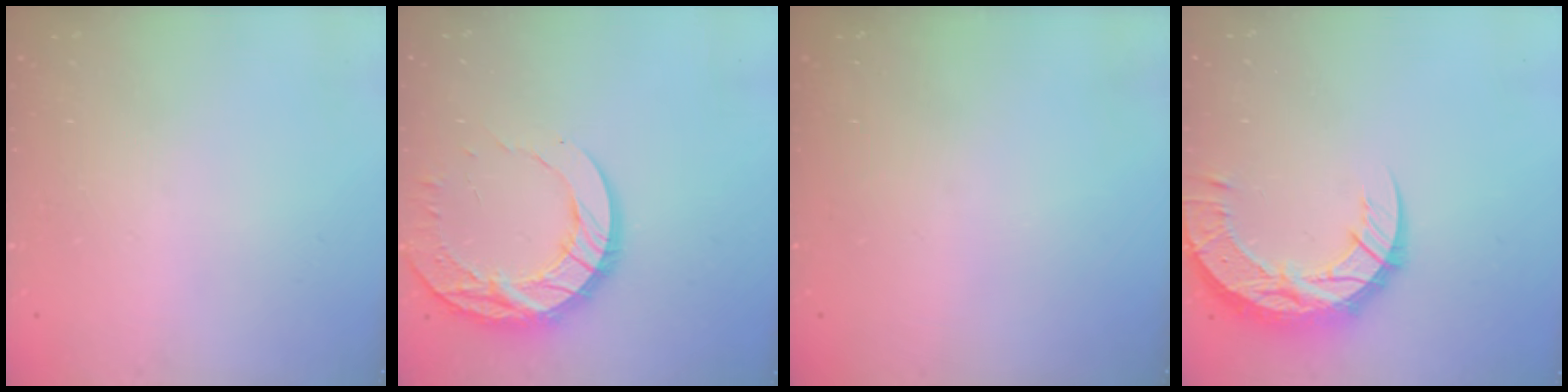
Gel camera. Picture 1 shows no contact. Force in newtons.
{"total": 17.2, "press": 17.1, "slide": 1.5}
{"total": 0.0}
{"total": 15.7, "press": 15.6, "slide": 1.2}